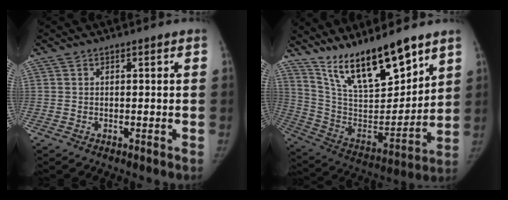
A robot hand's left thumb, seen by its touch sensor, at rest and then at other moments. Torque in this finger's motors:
{"motor_torque": [0.34, 0.29, 1.42, -1.35, 0.08]}